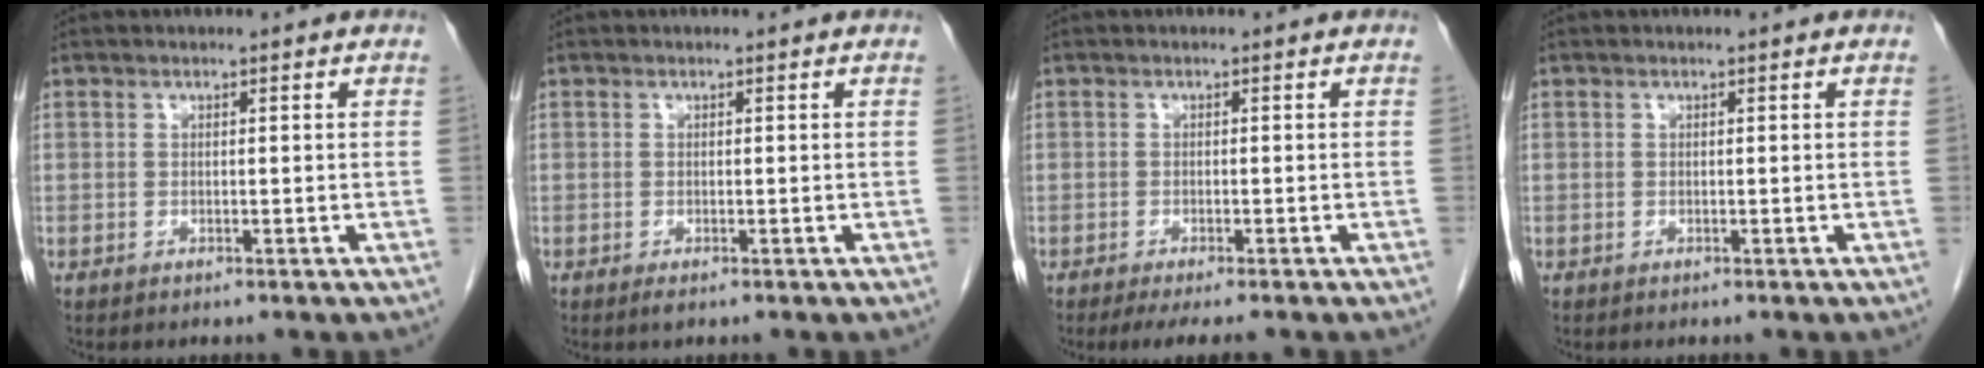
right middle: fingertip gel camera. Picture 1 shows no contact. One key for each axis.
{"total": 0.6, "fx": -0.4, "fy": 0.2, "fz": 0.5, "tx": -0.007, "ty": -0.002, "tz": -0.004}
{"total": 4.5, "fx": -3.6, "fy": 0.4, "fz": 2.6, "tx": -0.032, "ty": -0.010, "tz": -0.052}
{"total": 0.0}